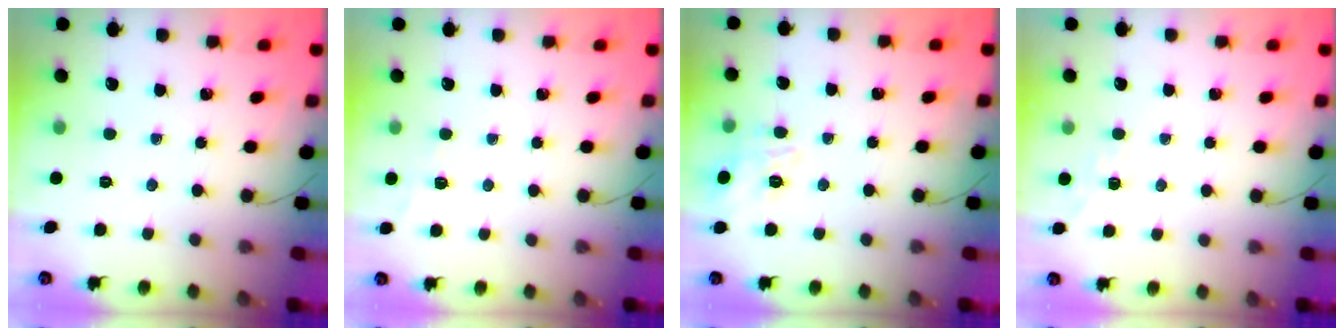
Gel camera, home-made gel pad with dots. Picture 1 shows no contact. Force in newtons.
{"total": 6.1, "press": 5.9, "slide": 1.4}
{"total": 8.5, "press": 8.5, "slide": 0.7}
{"total": 5.8, "press": 5.6, "slide": 1.6}